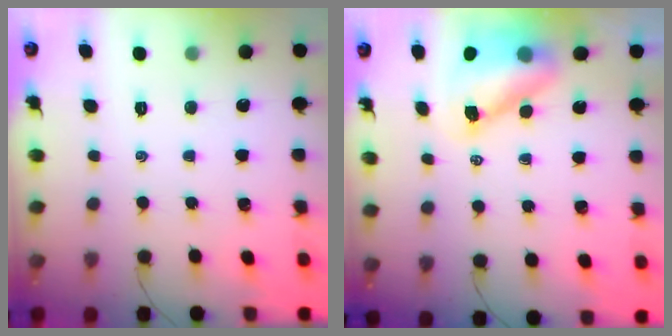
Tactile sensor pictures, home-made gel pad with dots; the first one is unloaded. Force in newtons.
{"total": 9.2, "press": 9.0, "slide": 1.6}